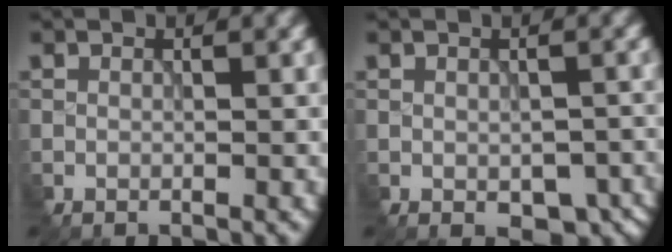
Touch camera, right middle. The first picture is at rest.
{"total": 4.6, "force": [-2.4, 2.7, 3.0], "torque": [-0.038, -0.024, -0.015]}